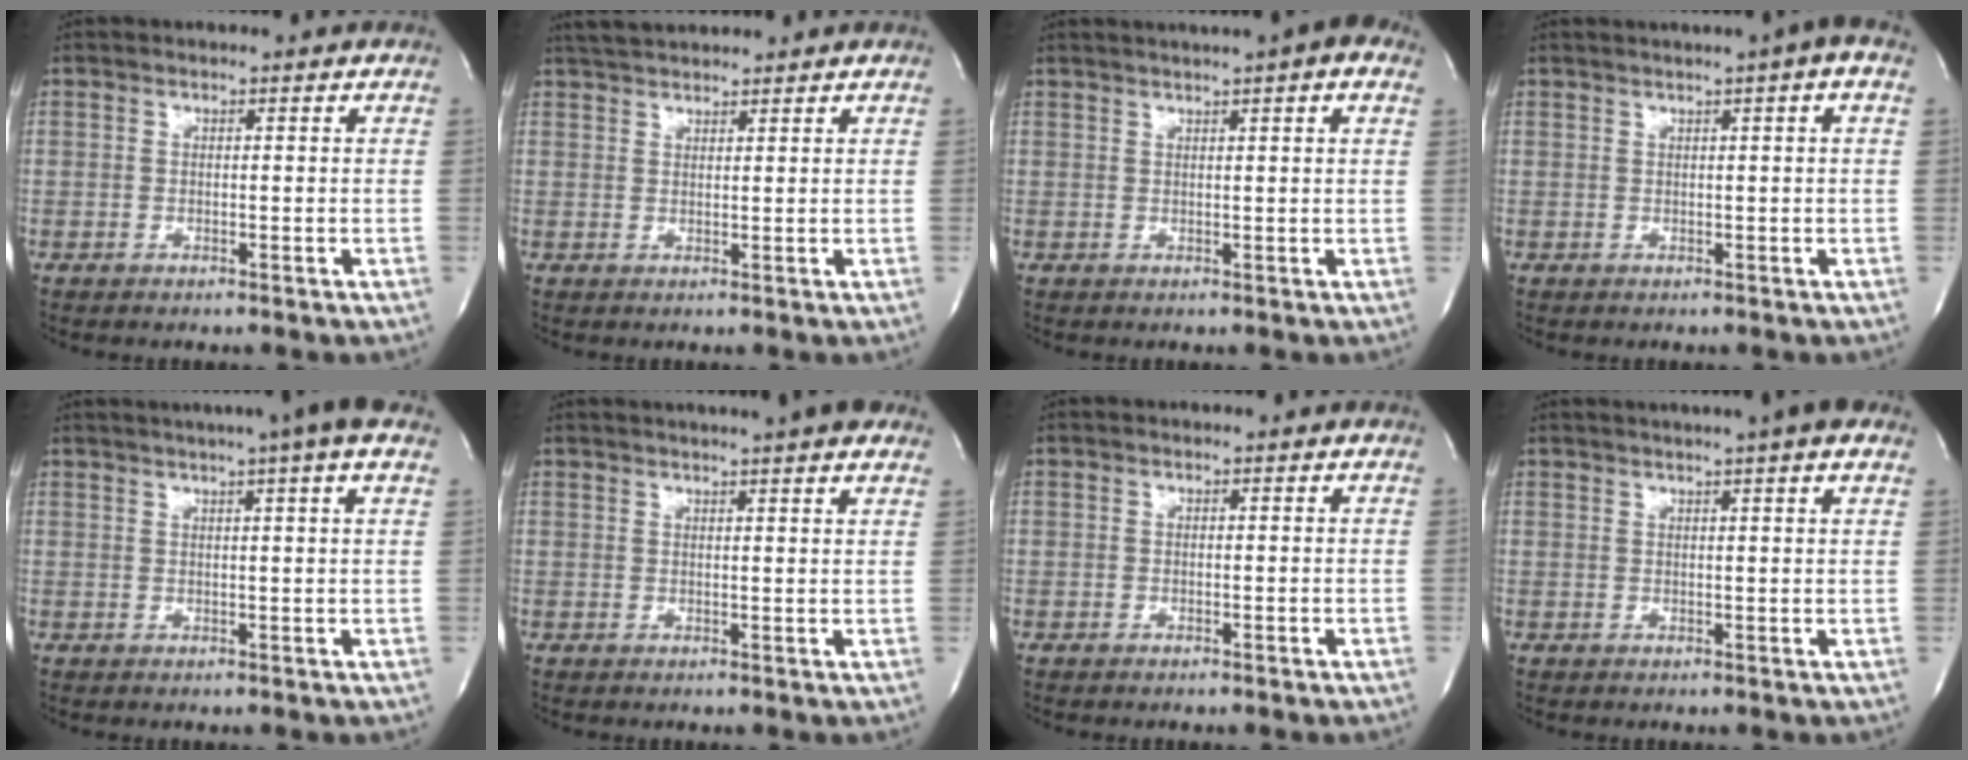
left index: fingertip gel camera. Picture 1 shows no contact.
{"total": 4.6, "force": [4.3, 0.7, 1.5], "torque": [-0.028, 0.027, 0.077]}
{"total": 7.3, "force": [4.8, 0.6, 5.4], "torque": [-0.081, 0.029, 0.057]}
{"total": 3.5, "force": [1.6, -0.2, 3.1], "torque": [-0.045, 0.013, 0.021]}
{"total": 8.7, "force": [6.3, -0.7, 6.0], "torque": [-0.092, 0.020, 0.068]}
{"total": 10.1, "force": [8.4, 0.7, 5.6], "torque": [-0.083, 0.020, 0.092]}
{"total": 0.0}
{"total": 7.6, "force": [5.8, 0.0, 4.9], "torque": [-0.075, 0.023, 0.065]}